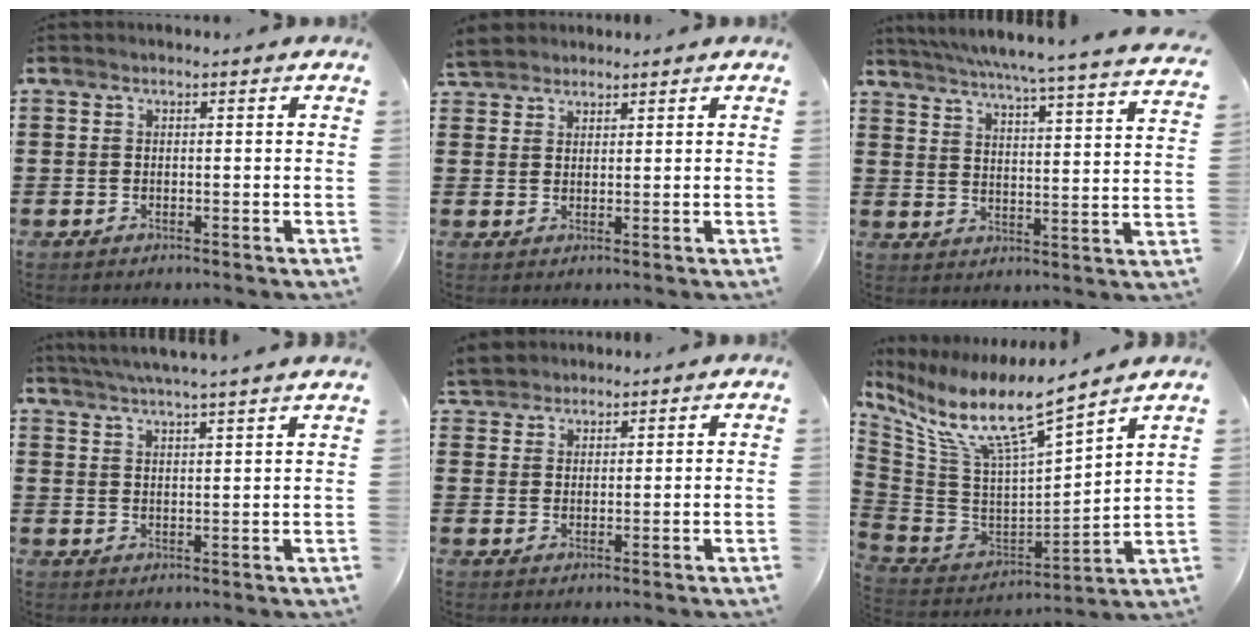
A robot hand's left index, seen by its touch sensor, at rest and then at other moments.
{"total": 2.4, "force": [2.2, 0.8, -0.1], "torque": [-0.007, 0.003, 0.044]}
{"total": 4.9, "force": [4.3, -1.3, 1.8], "torque": [-0.056, -0.047, 0.066]}
{"total": 4.2, "force": [3.9, -1.1, 1.0], "torque": [-0.033, -0.020, 0.069]}
{"total": 2.7, "force": [2.5, 1.1, -0.3], "torque": [-0.005, 0.002, 0.048]}
{"total": 10.3, "force": [7.5, 1.0, 6.9], "torque": [-0.163, -0.066, 0.124]}